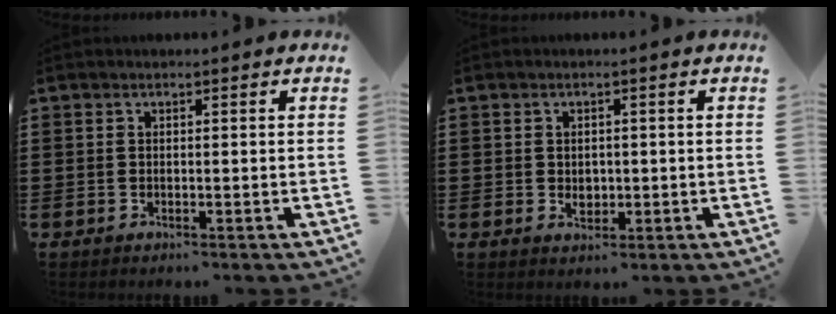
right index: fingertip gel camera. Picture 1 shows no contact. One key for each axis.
{"total": 1.8, "fx": 0.0, "fy": 1.4, "fz": 1.1, "tx": -0.015, "ty": 0.003, "tz": -0.002}